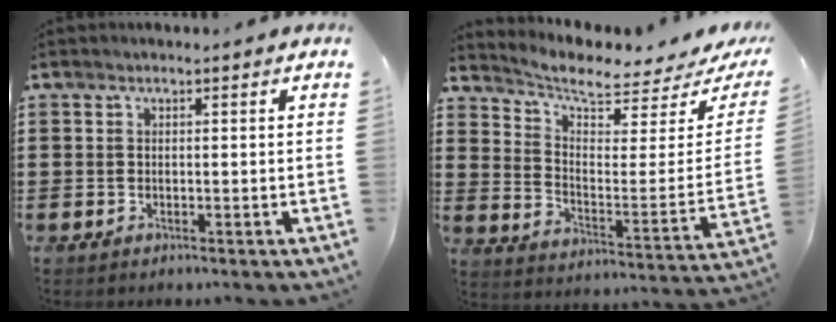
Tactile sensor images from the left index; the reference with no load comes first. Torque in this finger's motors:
{"motor_torque": [1.09, -1.05, 0.09, 0.01]}